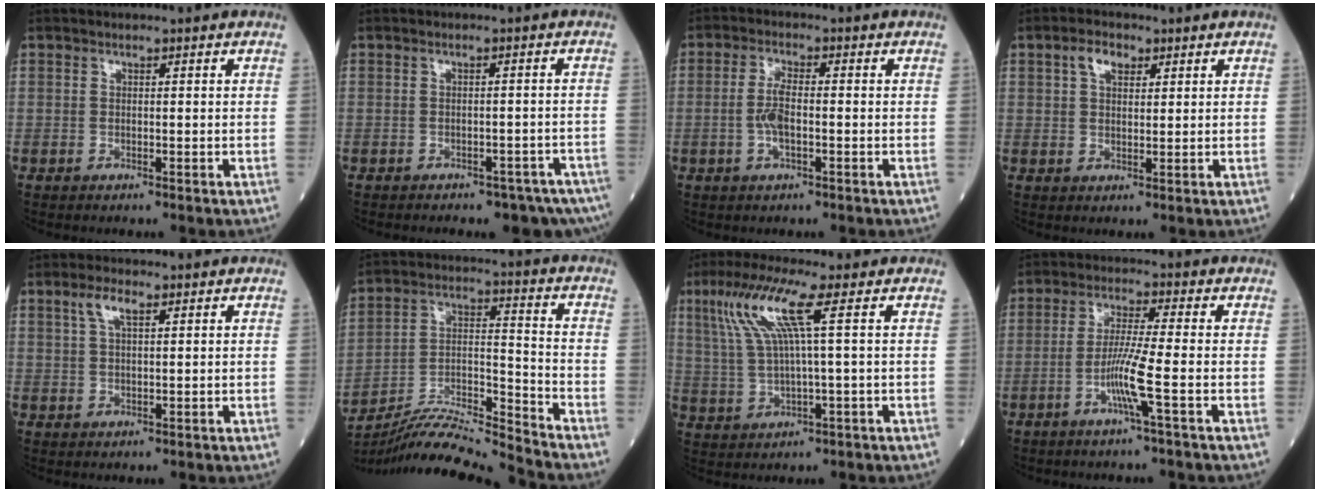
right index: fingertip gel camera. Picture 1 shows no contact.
{"total": 8.4, "force": [-6.8, 2.8, 4.0], "torque": [-0.037, 0.006, -0.074]}
{"total": 4.0, "force": [-0.7, 1.1, 3.8], "torque": [-0.087, 0.002, -0.012]}
{"total": 3.7, "force": [2.0, 2.1, 2.3], "torque": [-0.047, 0.011, 0.038]}
{"total": 3.5, "force": [2.0, 1.0, 2.7], "torque": [-0.062, 0.010, 0.043]}
{"total": 13.3, "force": [-12.9, -2.2, 2.5], "torque": [-0.048, 0.023, -0.237]}
{"total": 9.0, "force": [3.6, -0.2, 8.2], "torque": [-0.184, 0.014, 0.076]}
{"total": 5.9, "force": [-2.1, -1.1, 5.4], "torque": [-0.110, -0.007, -0.042]}